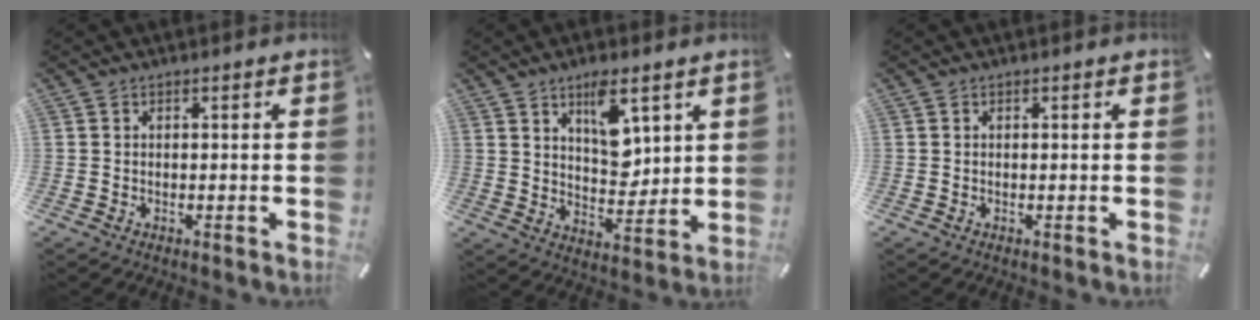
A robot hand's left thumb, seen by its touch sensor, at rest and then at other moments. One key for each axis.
{"total": 10.2, "fx": 5.2, "fy": 5.8, "fz": 6.6, "tx": -0.088, "ty": -0.027, "tz": 0.089}
{"total": 0.0}